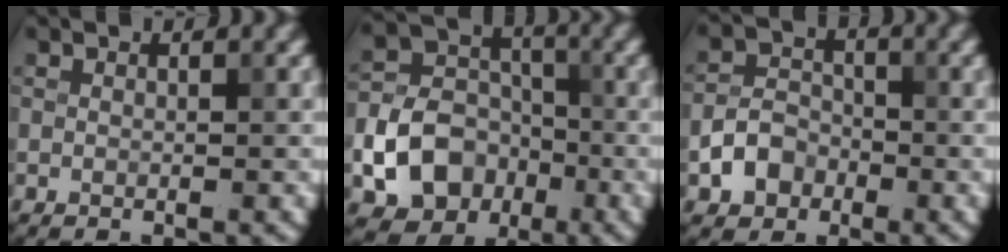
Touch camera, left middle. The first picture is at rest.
{"total": 8.2, "force": [-2.9, 6.5, 4.1], "torque": [-0.057, -0.007, -0.064]}
{"total": 3.5, "force": [-1.6, 2.7, 1.5], "torque": [-0.026, 0.004, -0.031]}